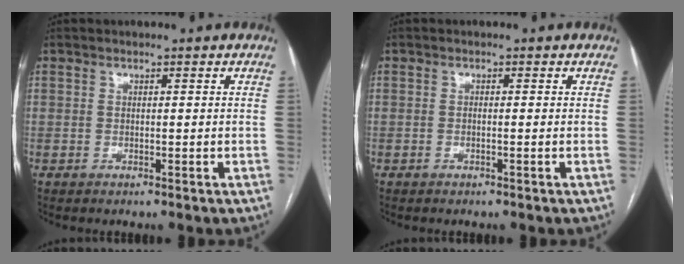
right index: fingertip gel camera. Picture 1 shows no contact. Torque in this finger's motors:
{"motor_torque": [-0.45, 0.32, -0.03, 0.00]}